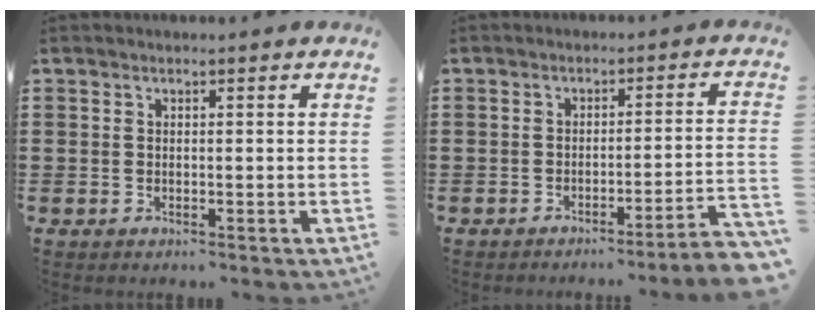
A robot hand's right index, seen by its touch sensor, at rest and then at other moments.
{"total": 3.6, "force": [-2.9, -0.8, 2.0], "torque": [-0.038, -0.020, -0.060]}